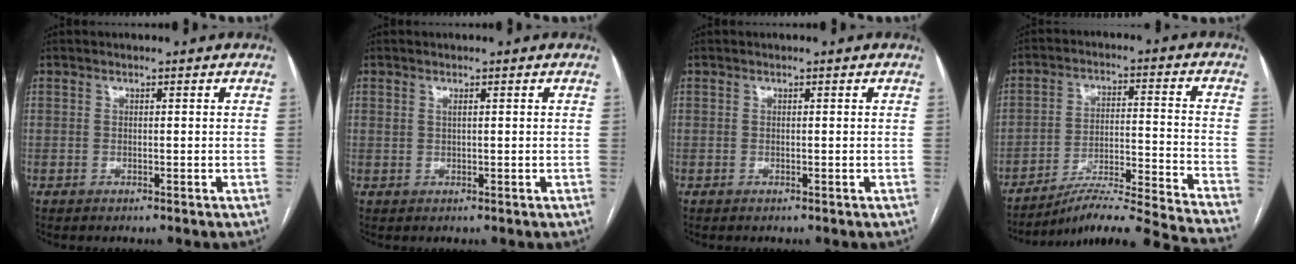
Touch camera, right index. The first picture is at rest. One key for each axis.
{"total": 0.6, "fx": 0.3, "fy": 0.1, "fz": 0.4, "tx": -0.013, "ty": 0.004, "tz": 0.008}
{"total": 0.0}
{"total": 20.6, "fx": -19.1, "fy": -2.5, "fz": 7.4, "tx": -0.077, "ty": -0.017, "tz": -0.278}